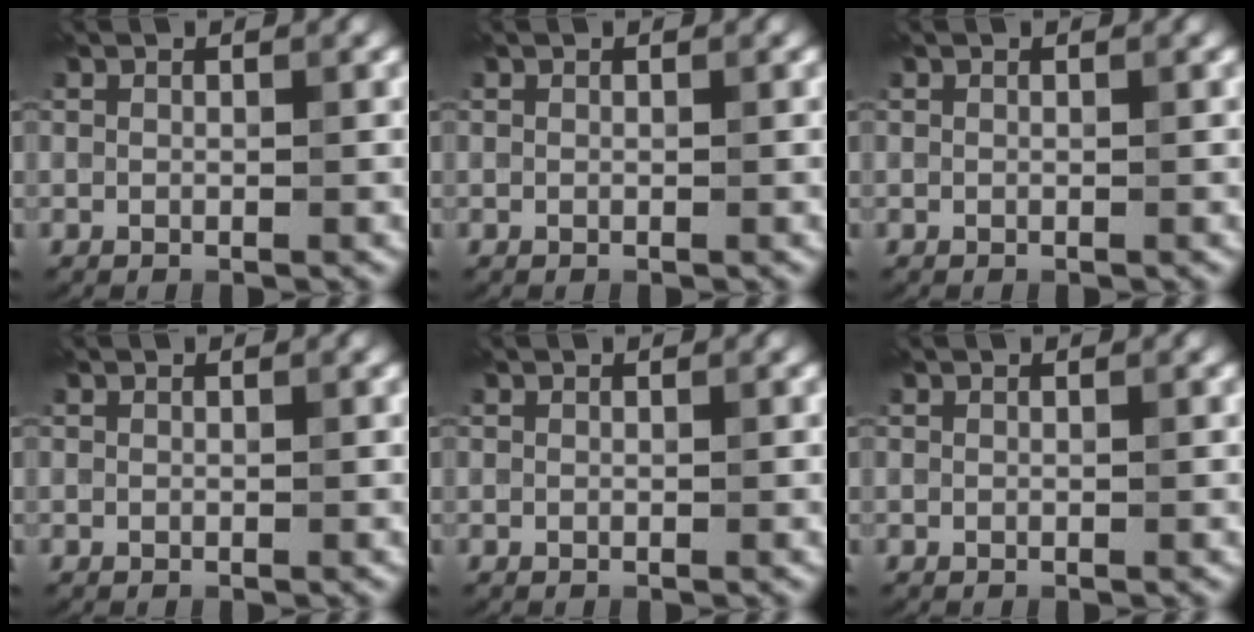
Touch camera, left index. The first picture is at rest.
{"total": 0.0}
{"total": 0.0}
{"total": 0.0}
{"total": 0.0}
{"total": 0.0}